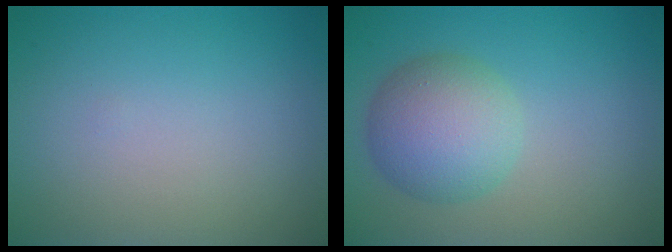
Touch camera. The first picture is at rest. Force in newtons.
{"total": 5.3, "press": 5.3, "slide": 0.0}